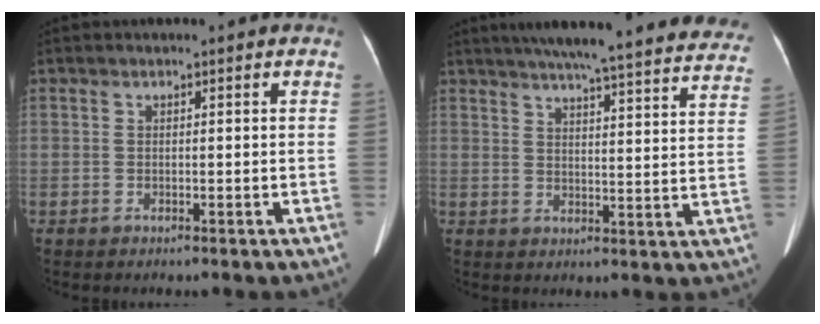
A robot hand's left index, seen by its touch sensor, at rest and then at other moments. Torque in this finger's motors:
{"motor_torque": [0.94, -1.20, 0.26, 0.08]}